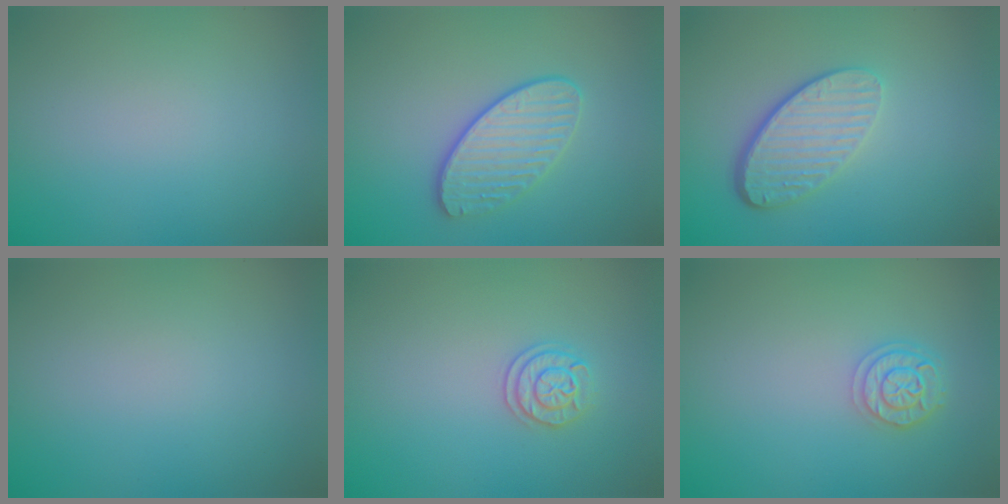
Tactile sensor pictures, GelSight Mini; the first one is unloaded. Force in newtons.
{"total": 3.5, "press": 3.2, "slide": 1.4}
{"total": 4.6, "press": 3.3, "slide": 3.2}
{"total": 0.0}
{"total": 1.9, "press": 1.8, "slide": 0.5}
{"total": 2.6, "press": 2.4, "slide": 1.0}